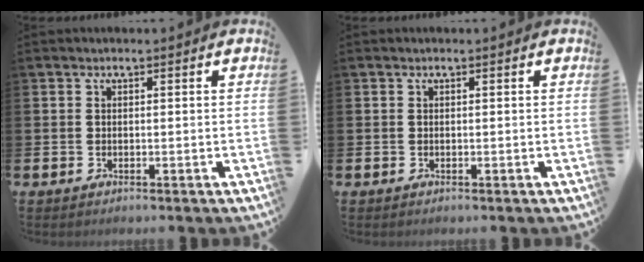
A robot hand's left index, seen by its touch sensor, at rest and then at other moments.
{"total": 0.0}